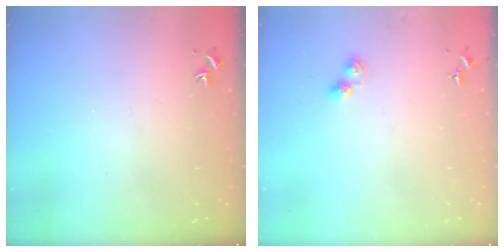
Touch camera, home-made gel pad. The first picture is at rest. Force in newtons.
{"total": 5.8, "press": 5.8, "slide": 0.6}